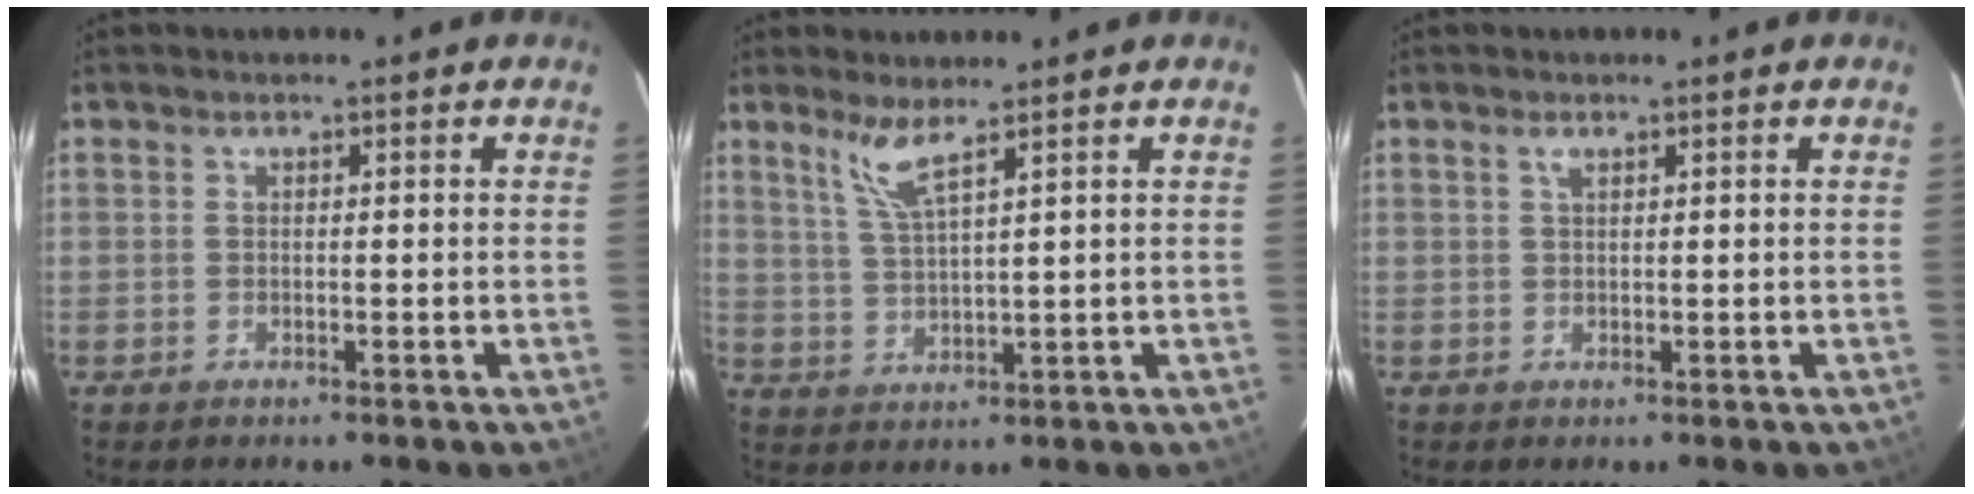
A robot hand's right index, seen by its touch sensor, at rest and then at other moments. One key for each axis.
{"total": 4.8, "fx": 3.5, "fy": -0.5, "fz": 3.3, "tx": -0.072, "ty": -0.006, "tz": 0.074}
{"total": 0.9, "fx": 0.7, "fy": -0.1, "fz": 0.6, "tx": -0.014, "ty": 0.001, "tz": 0.011}